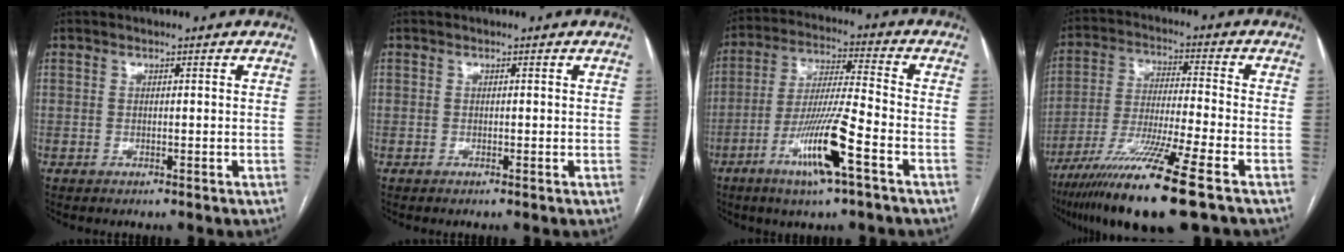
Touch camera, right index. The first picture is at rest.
{"total": 0.0}
{"total": 12.5, "force": [-5.8, 0.1, 11.0], "torque": [-0.215, -0.014, -0.111]}
{"total": 15.1, "force": [-9.9, -1.1, 11.3], "torque": [-0.218, -0.049, -0.175]}